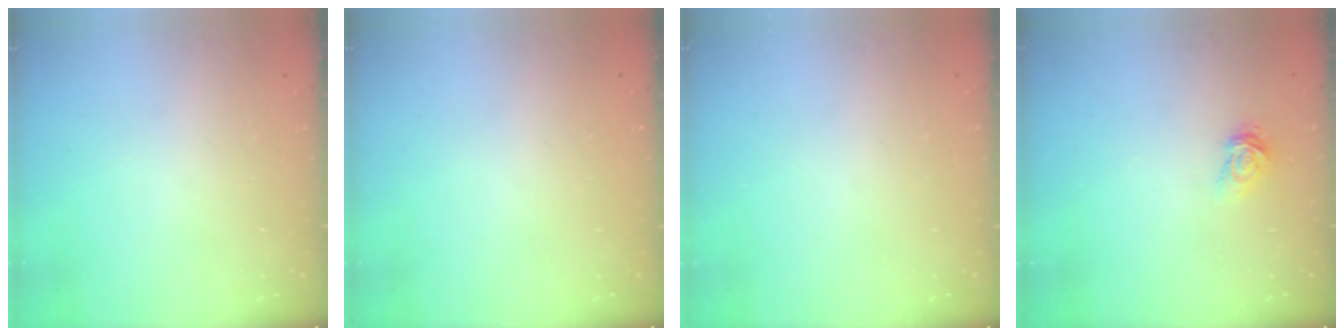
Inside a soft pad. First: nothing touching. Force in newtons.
{"total": 0.0}
{"total": 0.0}
{"total": 3.2, "press": 3.2, "slide": 0.3}